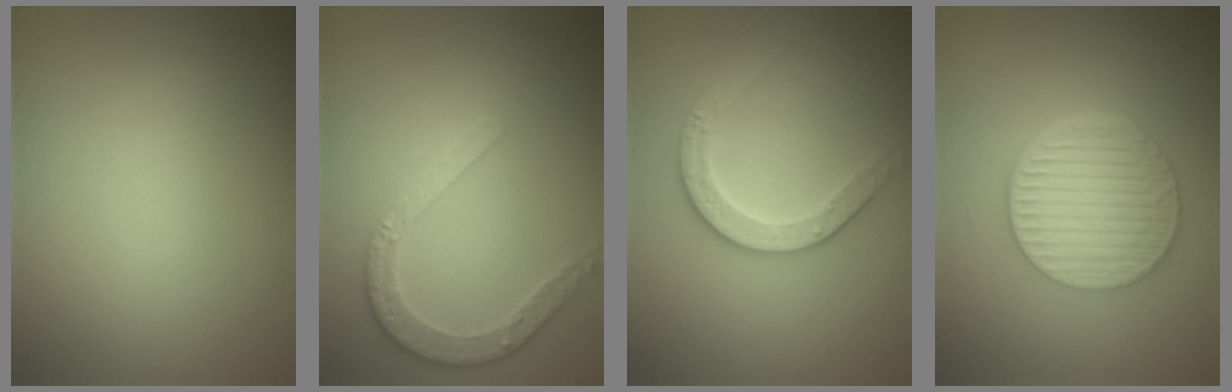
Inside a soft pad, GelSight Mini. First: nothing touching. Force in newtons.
{"total": 3.5, "press": 2.9, "slide": 2.0}
{"total": 2.9, "press": 2.7, "slide": 1.1}
{"total": 6.5, "press": 4.8, "slide": 4.5}